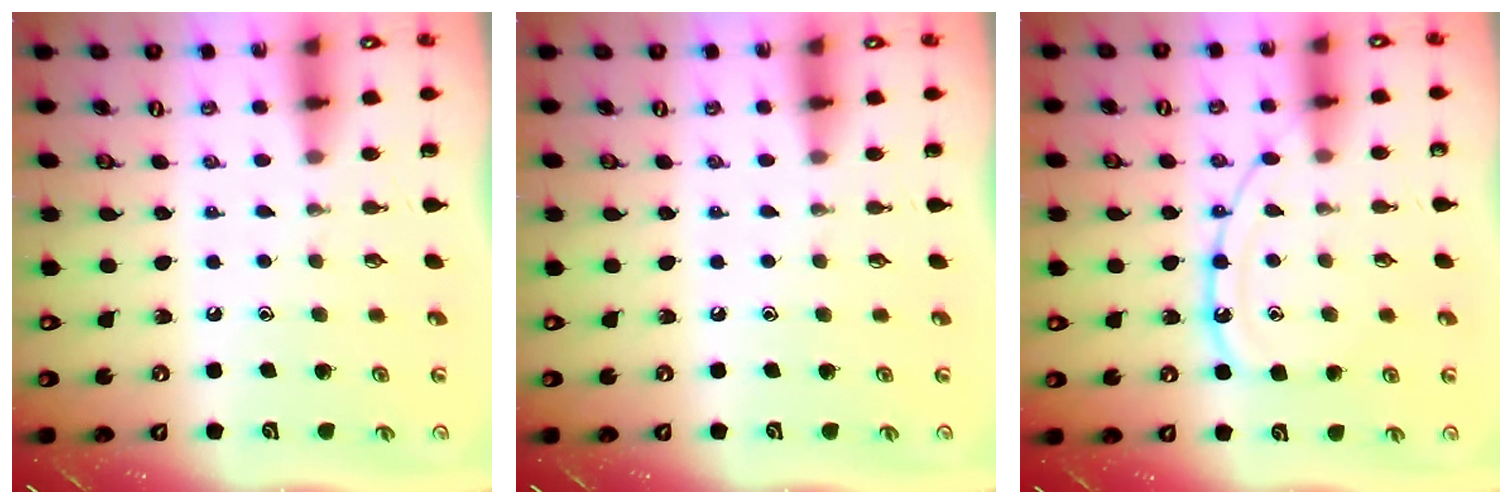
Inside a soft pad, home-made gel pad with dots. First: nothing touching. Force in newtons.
{"total": 0.0}
{"total": 12.3, "press": 12.2, "slide": 1.3}